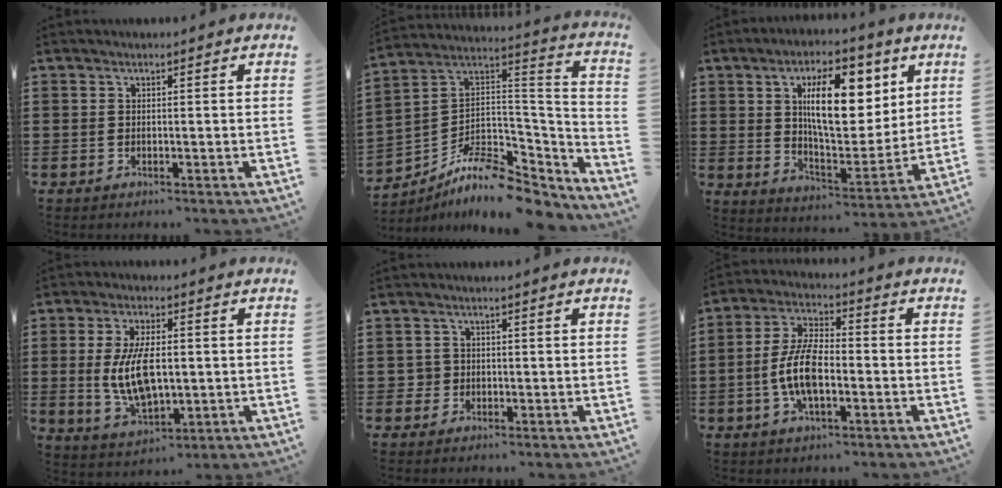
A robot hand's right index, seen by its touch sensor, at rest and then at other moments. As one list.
[{"total": 10.0, "force": [-8.0, 3.7, 4.7], "torque": [-0.091, 0.013, -0.155]}, {"total": 13.5, "force": [5.2, 5.9, 11.0], "torque": [-0.168, -0.007, 0.084]}, {"total": 8.8, "force": [0.0, 4.4, 7.7], "torque": [-0.160, -0.001, -0.005]}, {"total": 1.7, "force": [-0.3, 1.6, 0.3], "torque": [-0.012, 0.005, -0.008]}, {"total": 8.6, "force": [-1.9, 3.8, 7.5], "torque": [-0.177, -0.005, -0.044]}]